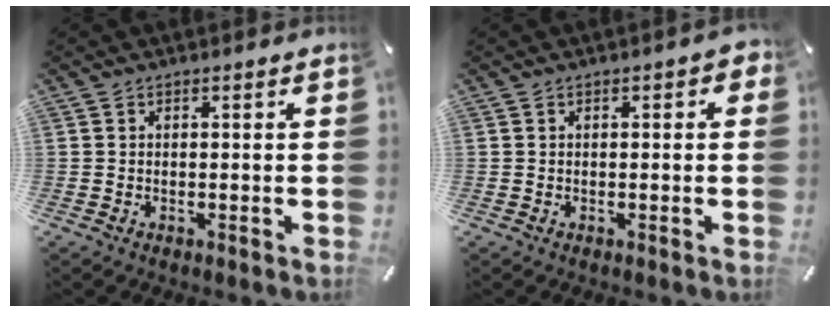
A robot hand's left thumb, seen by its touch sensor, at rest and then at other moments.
{"total": 1.1, "force": [0.0, 0.7, 0.9], "torque": [-0.009, 0.002, -0.003]}